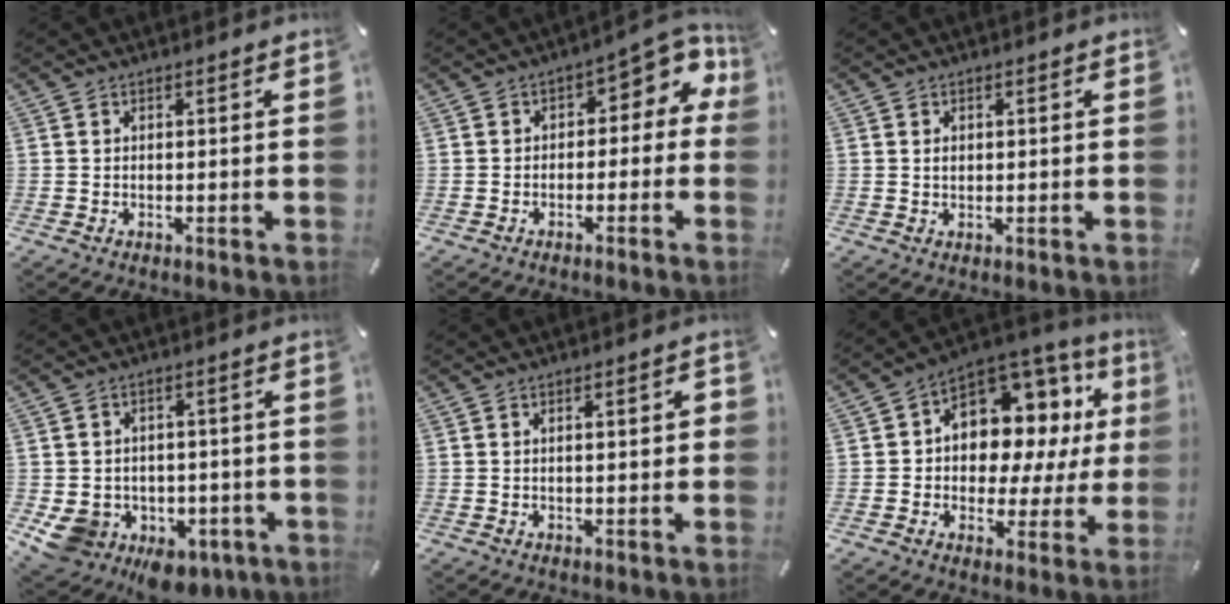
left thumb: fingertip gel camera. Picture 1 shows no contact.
{"total": 6.6, "force": [1.6, 4.2, 4.9], "torque": [-0.059, -0.012, 0.019]}
{"total": 1.2, "force": [0.2, 0.9, 0.7], "torque": [-0.008, 0.000, 0.002]}
{"total": 9.0, "force": [-2.8, 7.8, 3.6], "torque": [-0.072, -0.001, -0.039]}
{"total": 3.3, "force": [0.3, 1.0, 3.1], "torque": [-0.040, -0.001, -0.002]}
{"total": 11.8, "force": [3.8, 9.3, 6.2], "torque": [-0.087, -0.048, 0.074]}